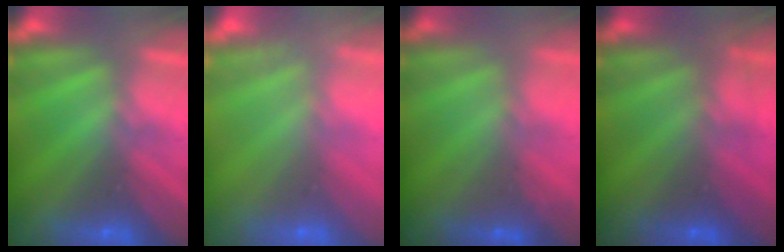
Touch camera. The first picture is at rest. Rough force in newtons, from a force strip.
{"total": 8.1}
{"total": 1.8}
{"total": 2.8}